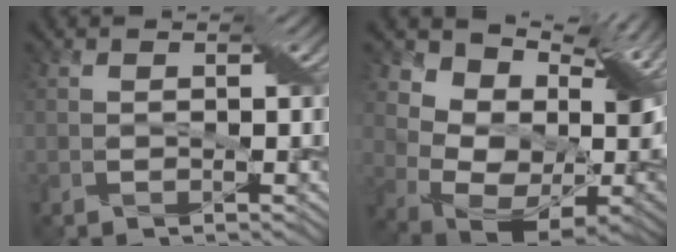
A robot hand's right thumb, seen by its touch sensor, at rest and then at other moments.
{"total": 13.9, "force": [8.6, 7.4, 8.1], "torque": [-0.155, 0.011, 0.155]}